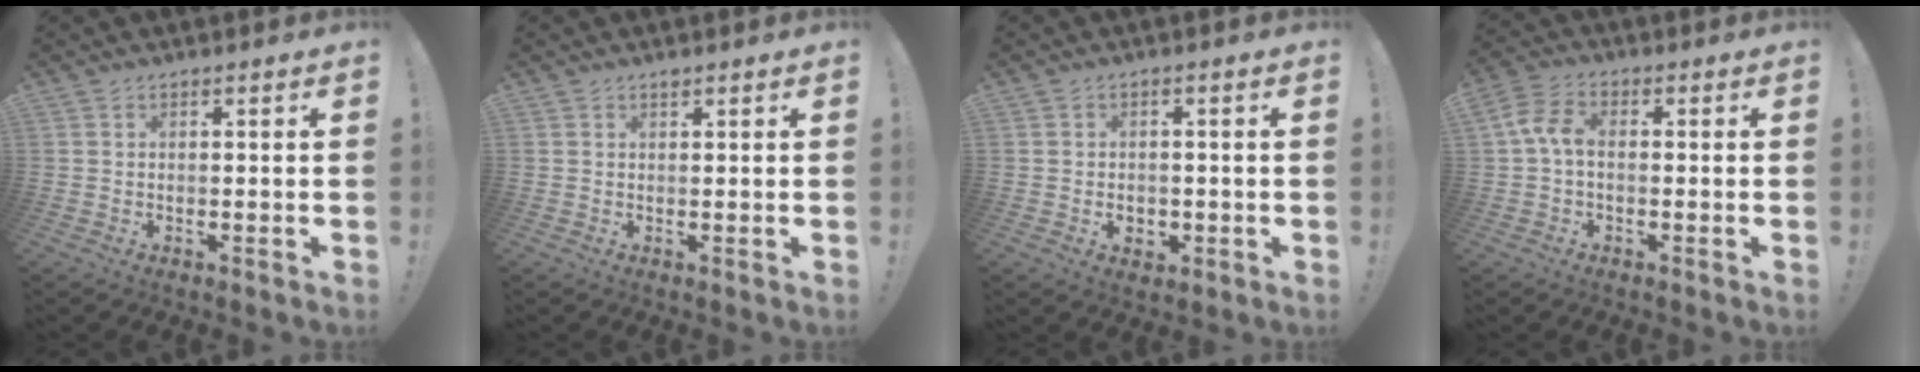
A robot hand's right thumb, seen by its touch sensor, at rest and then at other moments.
{"total": 0.8, "force": [0.7, 0.3, 0.3], "torque": [-0.001, -0.003, 0.012]}
{"total": 3.0, "force": [-0.4, 2.6, 1.4], "torque": [-0.010, -0.003, -0.009]}
{"total": 6.9, "force": [0.1, 4.3, 5.3], "torque": [-0.116, 0.009, 0.004]}